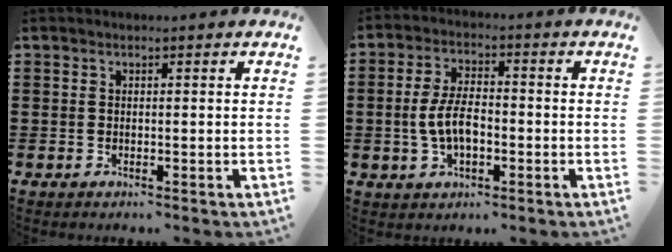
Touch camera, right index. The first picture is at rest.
{"total": 6.2, "force": [-1.1, 3.0, 5.2], "torque": [-0.121, -0.001, -0.027]}